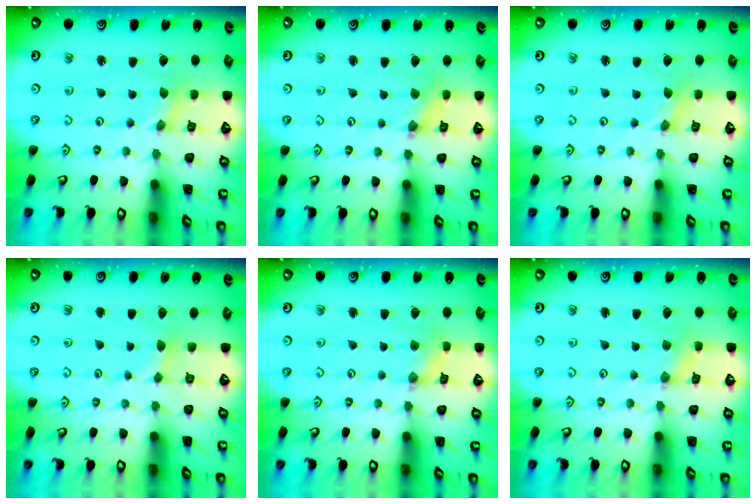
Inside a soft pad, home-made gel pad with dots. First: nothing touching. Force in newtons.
{"total": 1.3, "press": 1.2, "slide": 0.2}
{"total": 0.0}
{"total": 2.4, "press": 2.4, "slide": 0.4}
{"total": 2.5, "press": 2.5, "slide": 0.3}
{"total": 2.1, "press": 2.1, "slide": 0.4}